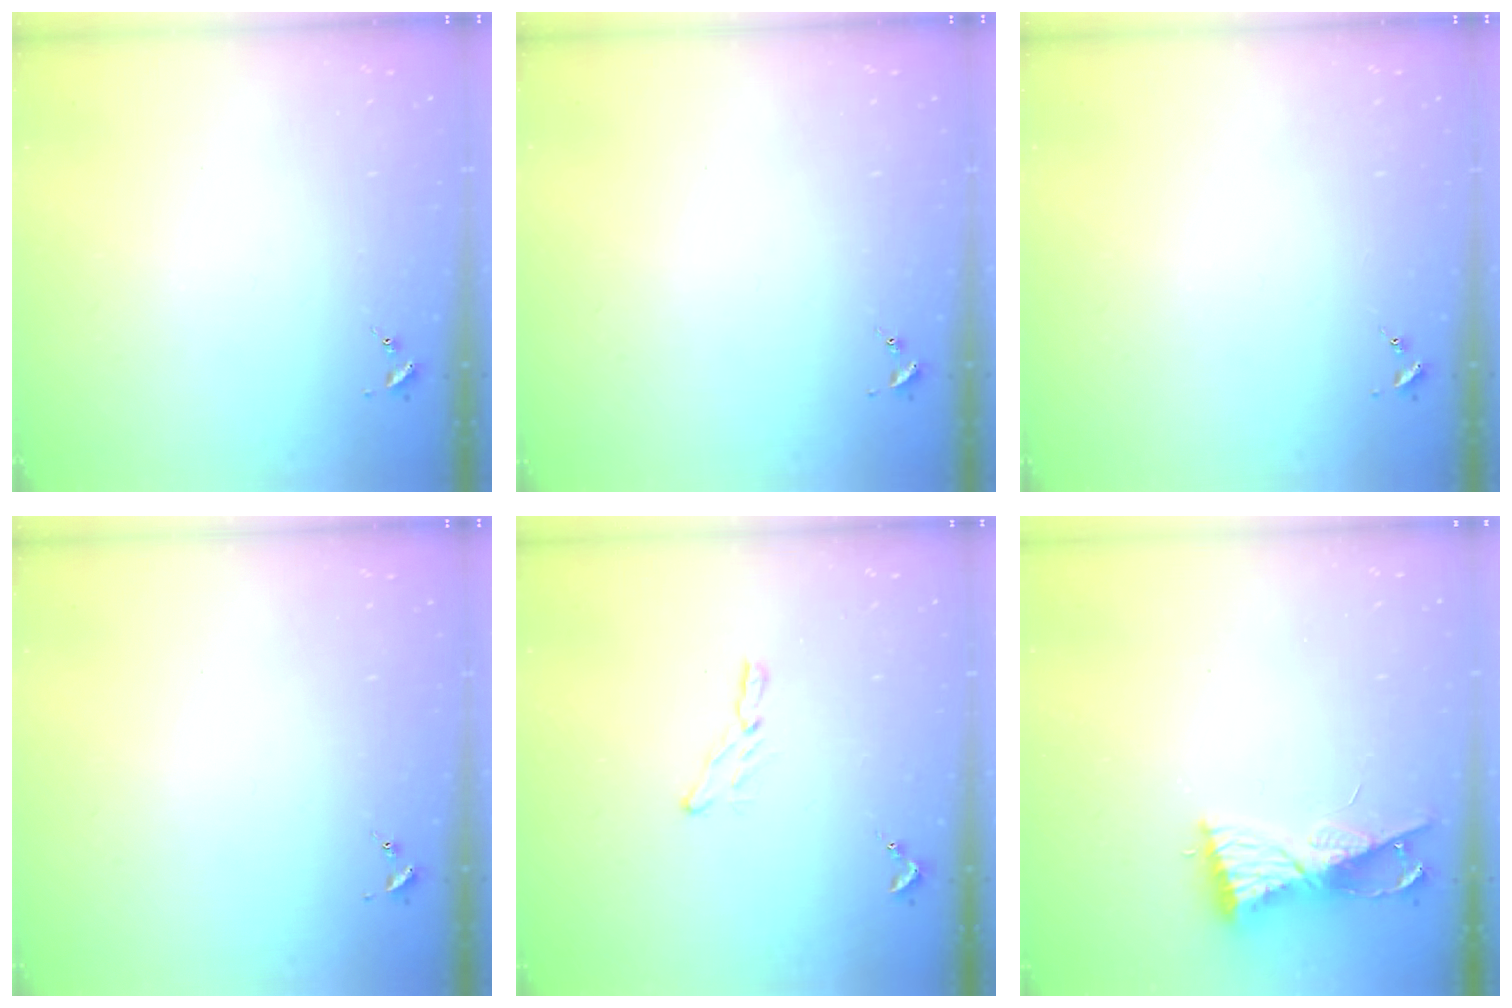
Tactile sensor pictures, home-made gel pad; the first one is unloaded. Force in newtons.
{"total": 0.0}
{"total": 0.0}
{"total": 0.0}
{"total": 6.3, "press": 6.3, "slide": 0.2}
{"total": 8.9, "press": 8.9, "slide": 0.4}